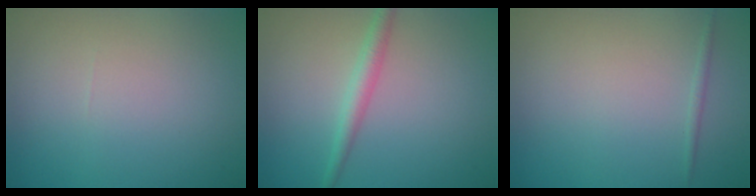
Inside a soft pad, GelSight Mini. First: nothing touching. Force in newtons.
{"total": 2.1, "press": 2.1, "slide": 0.1}
{"total": 0.6, "press": 0.6, "slide": 0.0}